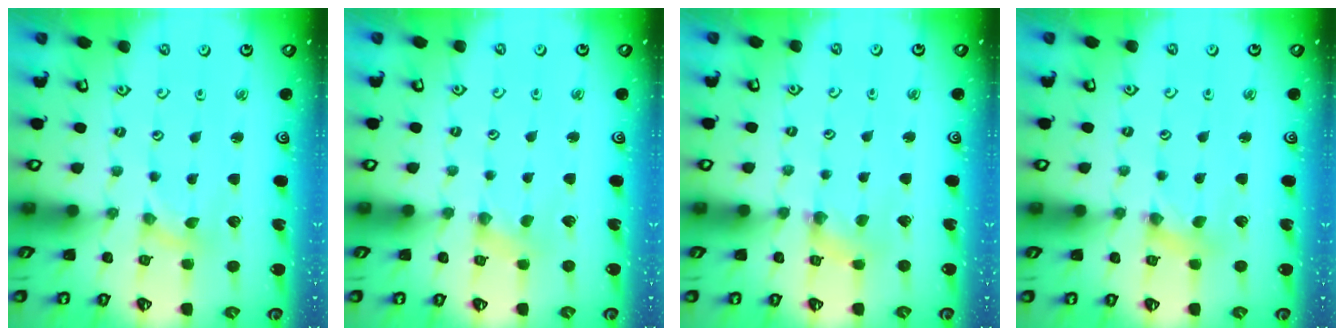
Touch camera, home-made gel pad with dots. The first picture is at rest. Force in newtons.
{"total": 0.0}
{"total": 1.0, "press": 1.0, "slide": 0.3}
{"total": 1.7, "press": 1.6, "slide": 0.3}